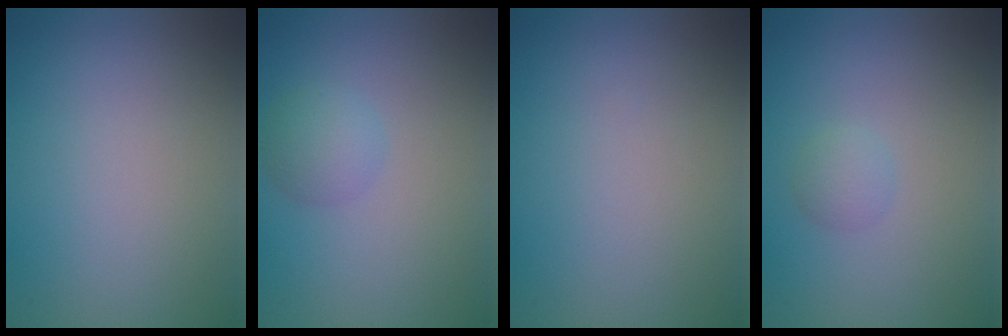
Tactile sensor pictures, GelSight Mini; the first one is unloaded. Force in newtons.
{"total": 2.3, "press": 2.3, "slide": 0.1}
{"total": 0.0}
{"total": 1.3, "press": 1.3, "slide": 0.0}